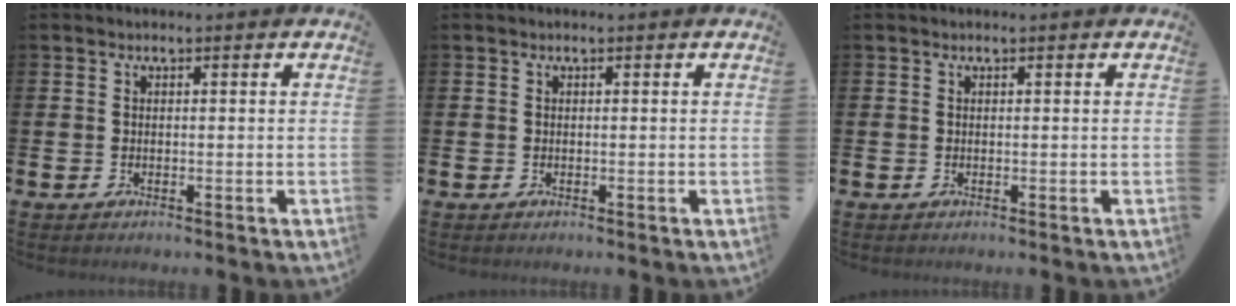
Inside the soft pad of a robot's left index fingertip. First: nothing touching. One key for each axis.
{"total": 0.0}
{"total": 0.0}